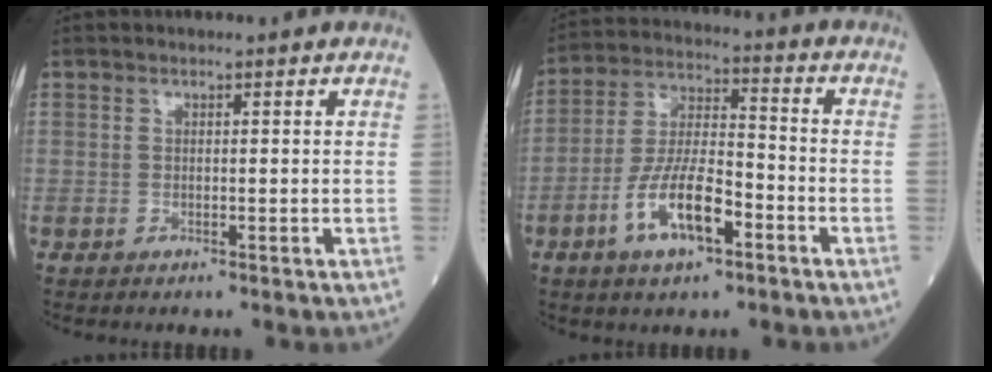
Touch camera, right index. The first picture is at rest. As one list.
[{"total": 11.0, "force": [-5.0, 3.4, 9.2], "torque": [-0.188, 0.003, -0.092]}]